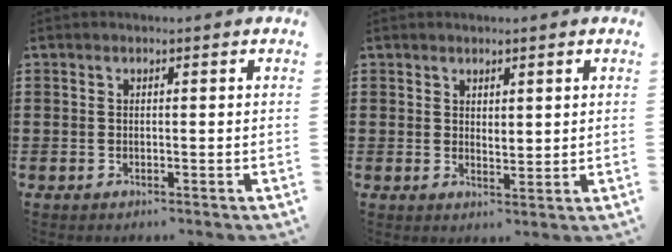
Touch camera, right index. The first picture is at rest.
{"total": 1.5, "force": [1.3, 0.6, 0.4], "torque": [-0.009, 0.004, 0.025]}